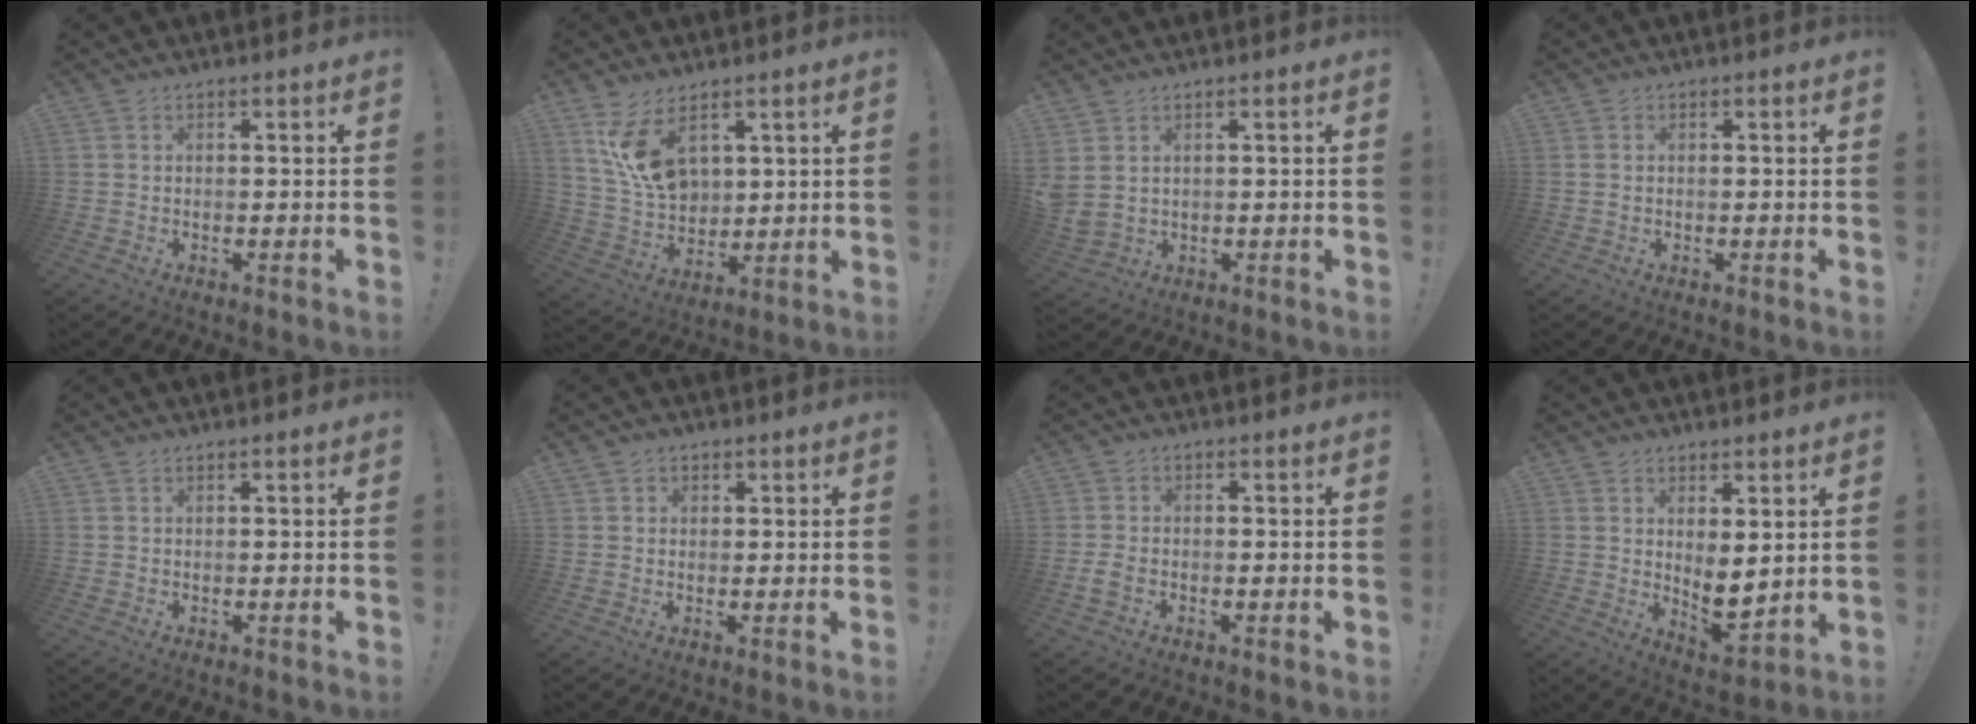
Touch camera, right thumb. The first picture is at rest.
{"total": 13.7, "force": [6.7, 8.4, 8.6], "torque": [-0.160, -0.034, 0.133]}
{"total": 3.5, "force": [1.9, 1.6, 2.5], "torque": [-0.043, -0.006, 0.039]}
{"total": 1.0, "force": [0.3, 0.9, 0.1], "torque": [-0.005, 0.004, 0.007]}
{"total": 0.0}
{"total": 1.9, "force": [0.8, 1.7, 0.3], "torque": [0.005, -0.005, 0.012]}
{"total": 2.7, "force": [-1.1, 1.5, 2.0], "torque": [-0.041, 0.007, -0.018]}
{"total": 6.0, "force": [1.8, 2.5, 5.2], "torque": [-0.060, -0.035, 0.041]}